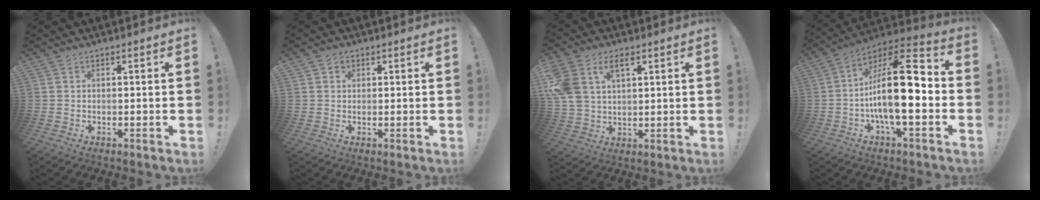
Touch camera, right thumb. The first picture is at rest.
{"total": 1.4, "force": [0.7, 1.2, 0.3], "torque": [-0.002, 0.001, 0.010]}
{"total": 10.6, "force": [4.9, 6.9, 6.5], "torque": [-0.144, -0.012, 0.094]}
{"total": 21.7, "force": [-3.0, 8.1, 19.9], "torque": [-0.351, 0.019, -0.047]}